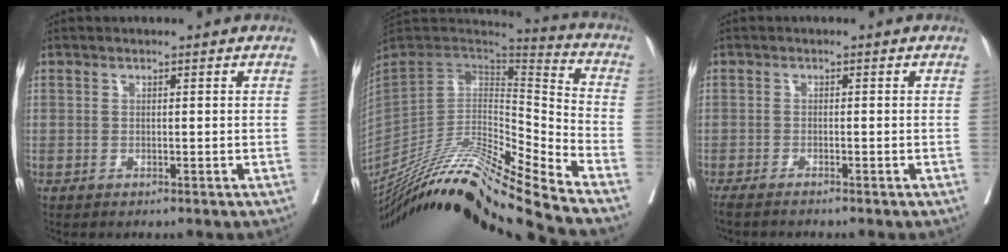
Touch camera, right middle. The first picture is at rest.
{"total": 26.8, "force": [-22.6, -1.3, 14.3], "torque": [-0.250, -0.037, -0.392]}
{"total": 3.3, "force": [-2.9, -0.2, 1.5], "torque": [-0.022, -0.006, -0.045]}